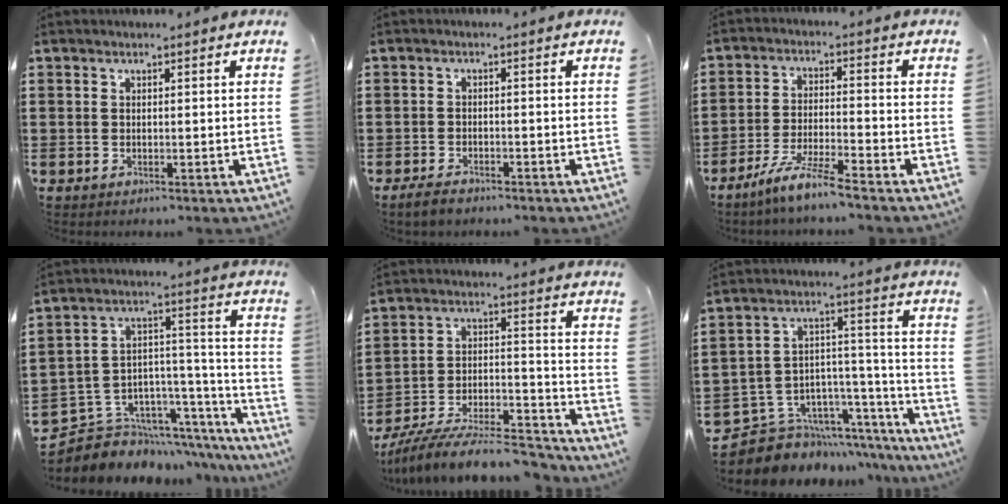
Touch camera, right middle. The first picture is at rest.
{"total": 2.0, "force": [-1.7, 0.7, 0.8], "torque": [-0.024, 0.001, -0.036]}
{"total": 6.3, "force": [-5.3, -0.4, 3.4], "torque": [-0.080, -0.017, -0.104]}
{"total": 6.0, "force": [-4.7, 3.8, 0.1], "torque": [-0.010, -0.009, -0.082]}
{"total": 11.0, "force": [-10.0, 1.5, 4.5], "torque": [-0.062, 0.026, -0.191]}
{"total": 7.0, "force": [-5.6, 4.2, 0.8], "torque": [-0.025, 0.000, -0.098]}